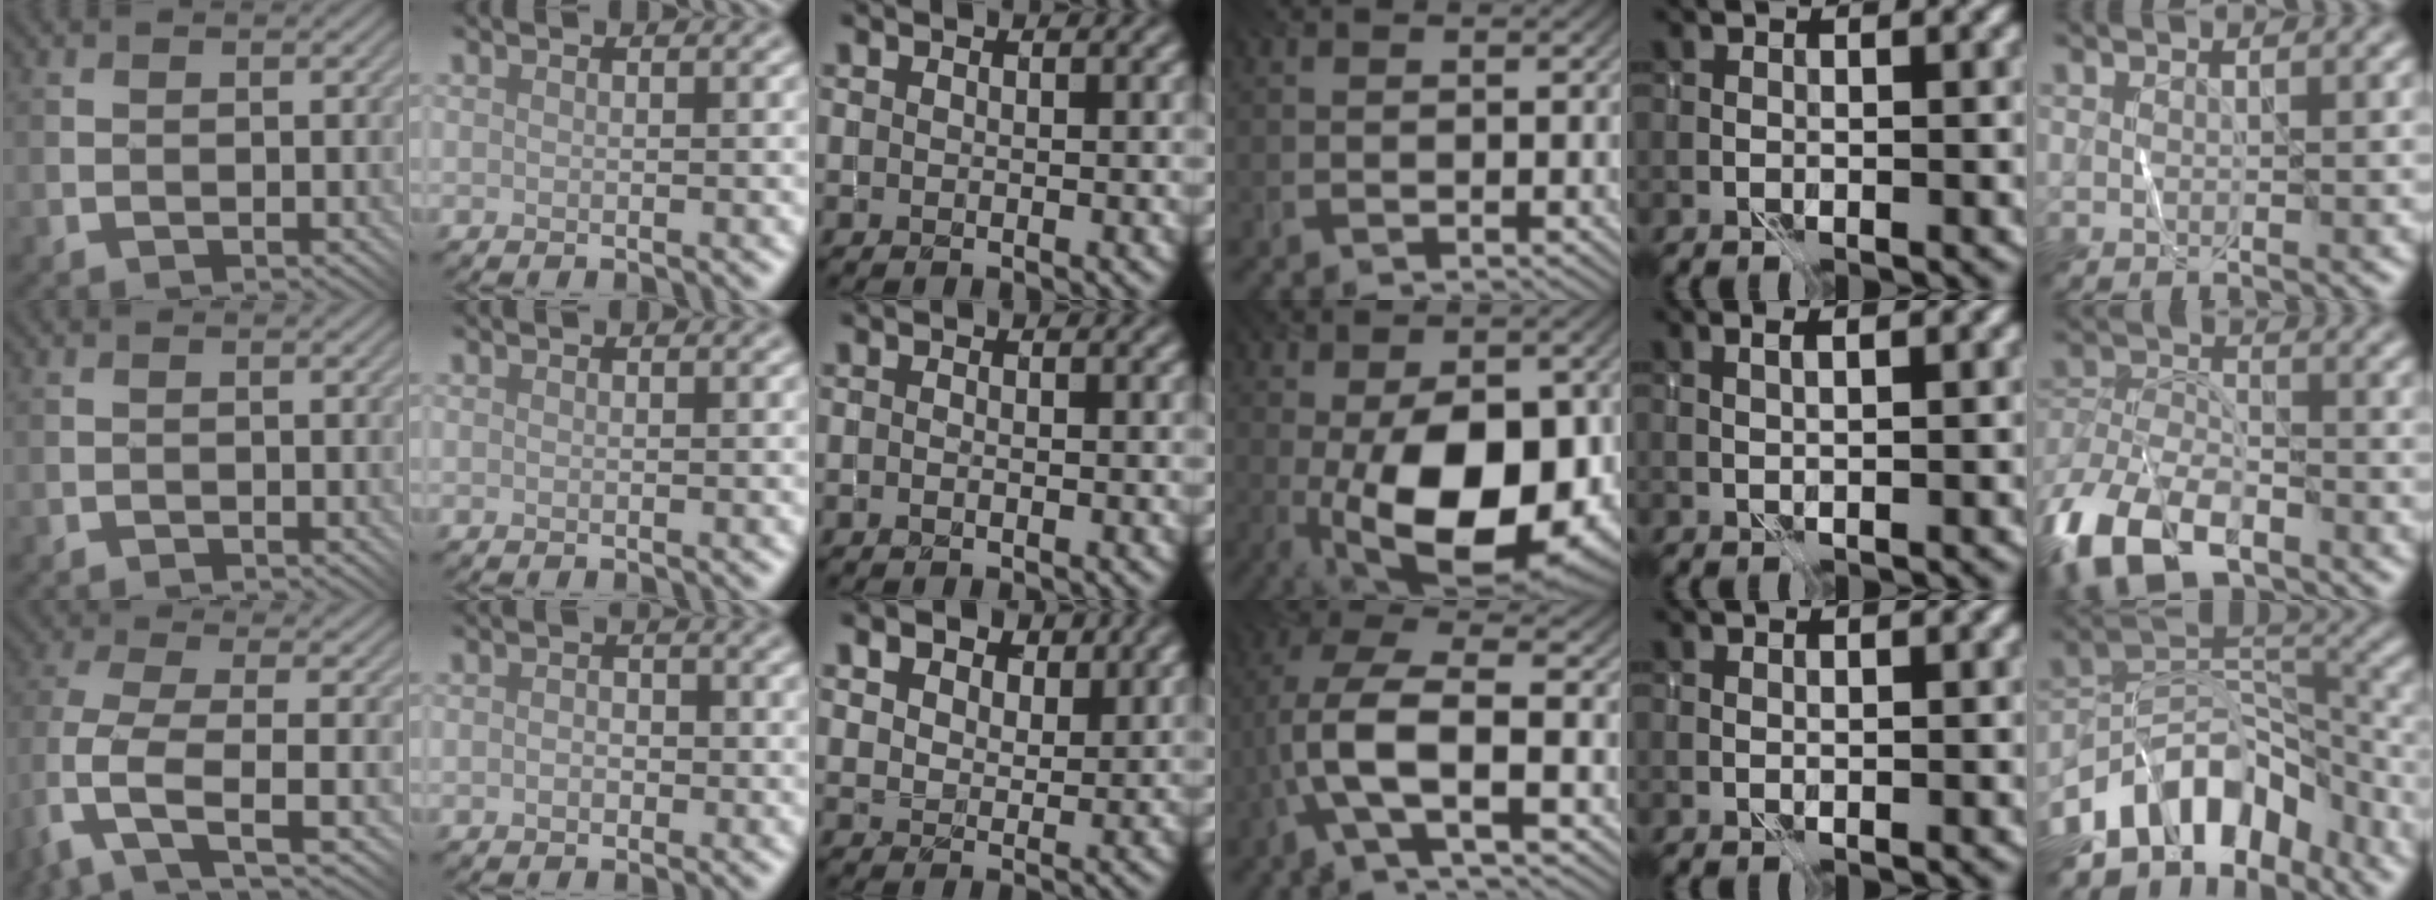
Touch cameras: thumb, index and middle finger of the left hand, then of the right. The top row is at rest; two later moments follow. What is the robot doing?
{"motion": "fold", "object": "shorts"}